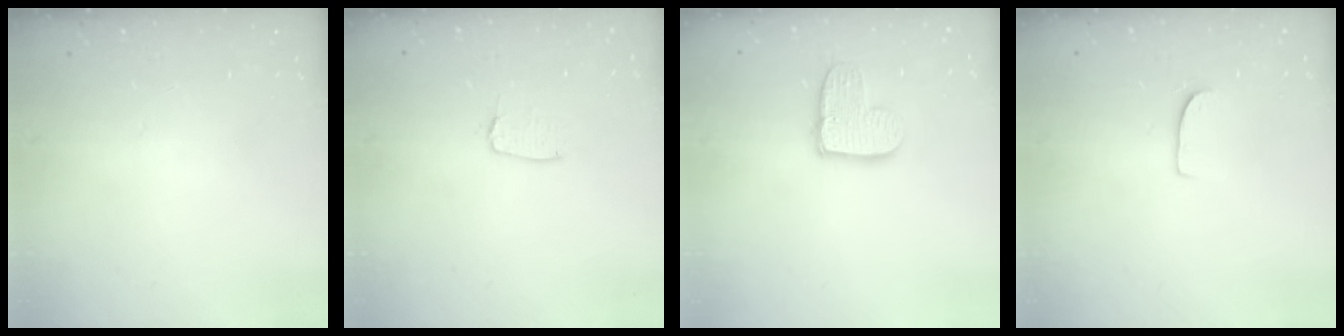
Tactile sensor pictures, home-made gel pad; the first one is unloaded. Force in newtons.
{"total": 3.7, "press": 3.7, "slide": 0.3}
{"total": 10.9, "press": 10.8, "slide": 0.9}
{"total": 5.1, "press": 5.1, "slide": 0.4}